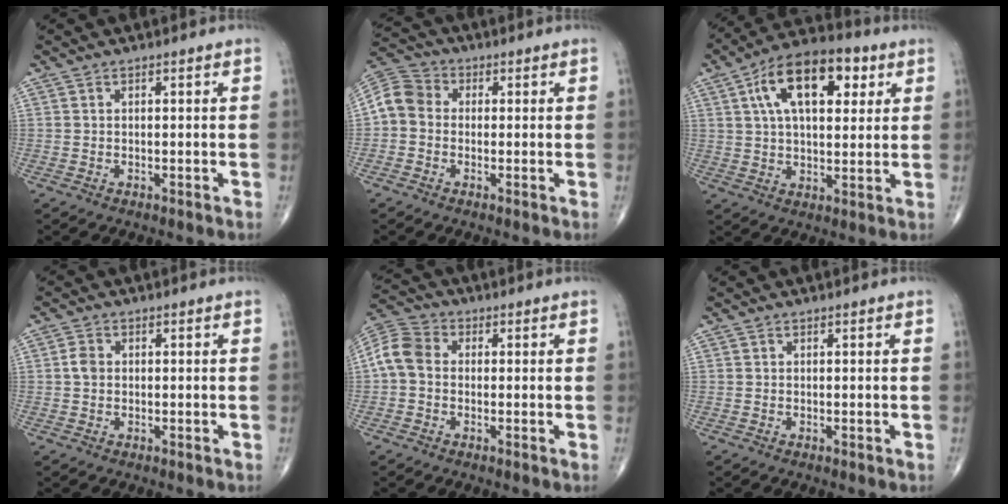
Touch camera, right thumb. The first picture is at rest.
{"total": 7.1, "force": [-0.4, 6.0, 3.7], "torque": [-0.061, 0.023, -0.023]}
{"total": 16.6, "force": [6.0, 8.5, 13.0], "torque": [-0.188, 0.005, 0.093]}
{"total": 2.3, "force": [0.1, 1.8, 1.4], "torque": [-0.023, 0.003, -0.002]}
{"total": 7.2, "force": [-0.1, 5.6, 4.6], "torque": [-0.088, 0.022, -0.015]}
{"total": 0.0}